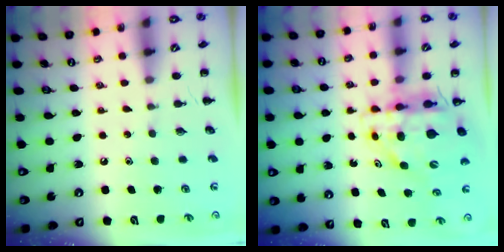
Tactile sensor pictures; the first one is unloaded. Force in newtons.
{"total": 10.9, "press": 10.3, "slide": 3.4}